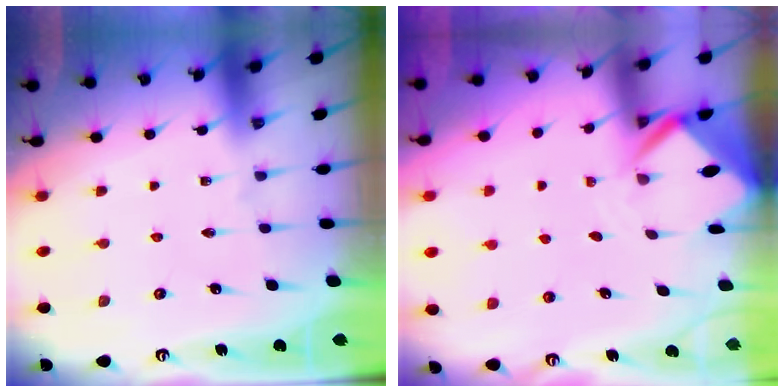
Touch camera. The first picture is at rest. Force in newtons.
{"total": 3.0, "press": 3.0, "slide": 0.2}